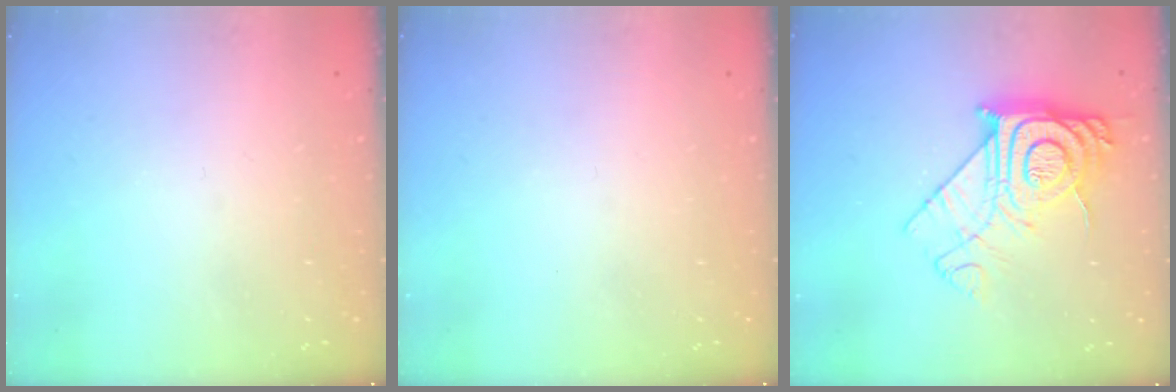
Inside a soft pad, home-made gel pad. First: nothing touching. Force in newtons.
{"total": 0.0}
{"total": 14.3, "press": 14.3, "slide": 1.0}